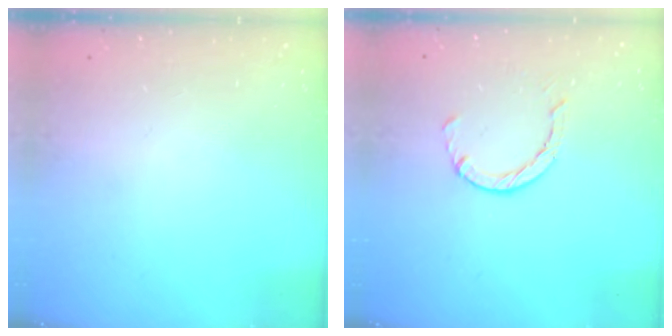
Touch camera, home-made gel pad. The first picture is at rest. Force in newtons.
{"total": 2.9, "press": 2.8, "slide": 0.4}